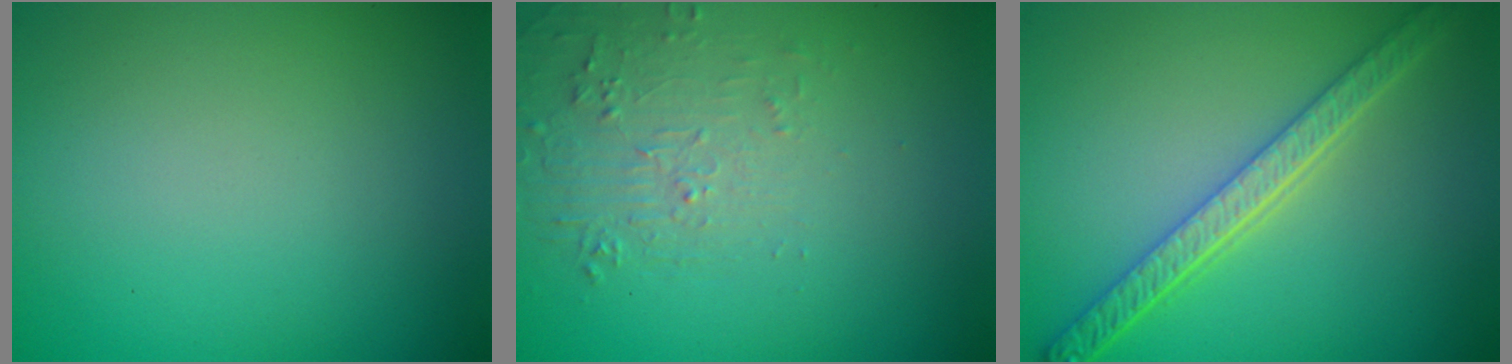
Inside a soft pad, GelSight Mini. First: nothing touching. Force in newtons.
{"total": 1.9, "press": 0.8, "slide": 1.7}
{"total": 4.8, "press": 3.8, "slide": 3.0}